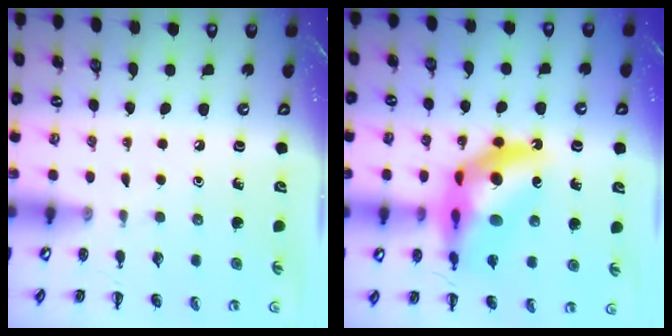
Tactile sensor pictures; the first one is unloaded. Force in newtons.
{"total": 15.6, "press": 15.0, "slide": 4.5}